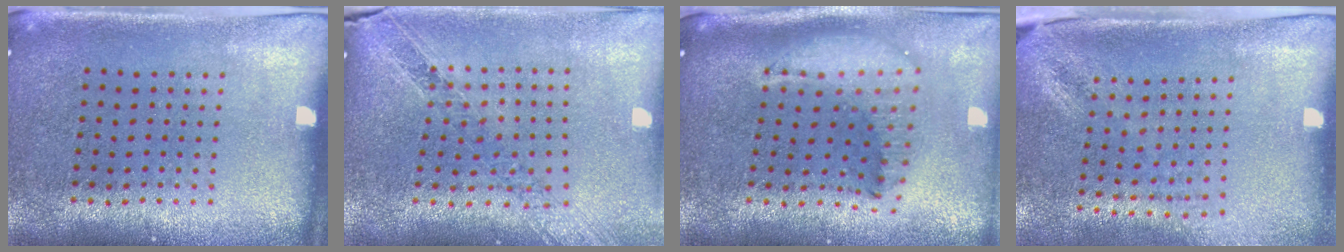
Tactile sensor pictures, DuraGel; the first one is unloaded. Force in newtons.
{"total": 1.2, "press": 1.2, "slide": 0.1}
{"total": 1.9, "press": 1.5, "slide": 1.1}
{"total": 1.8, "press": 1.4, "slide": 1.2}